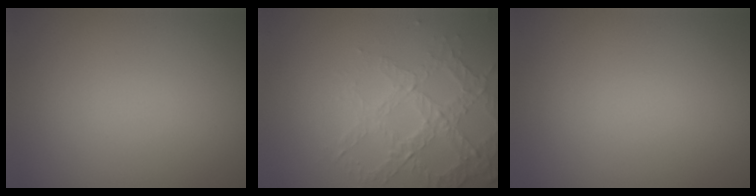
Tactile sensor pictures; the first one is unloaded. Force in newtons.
{"total": 3.1, "press": 2.8, "slide": 1.3}
{"total": 0.0}